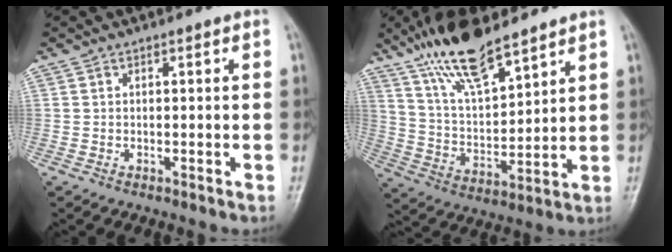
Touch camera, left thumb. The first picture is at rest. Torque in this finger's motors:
{"motor_torque": [1.46, -0.14, 1.50, -1.28, 0.36]}